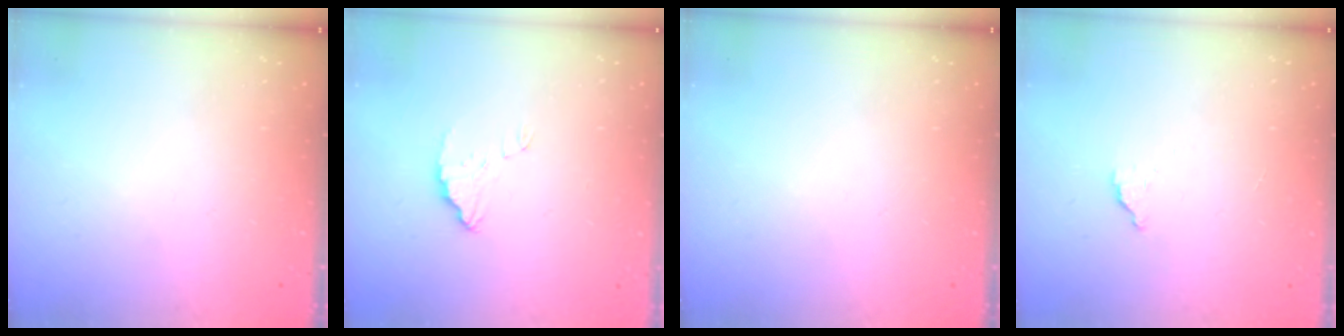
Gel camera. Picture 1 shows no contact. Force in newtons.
{"total": 2.8, "press": 2.8, "slide": 0.1}
{"total": 0.0}
{"total": 2.6, "press": 2.6, "slide": 0.3}